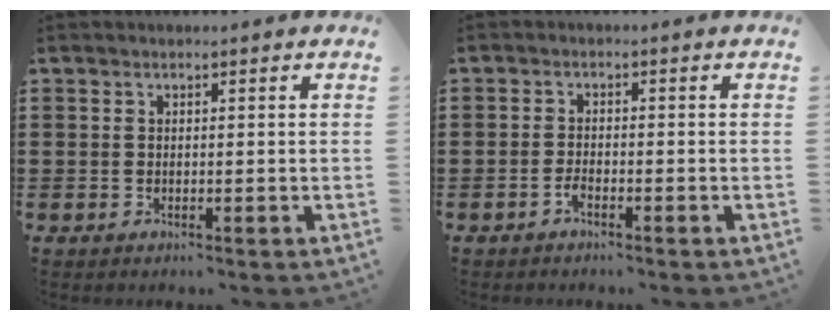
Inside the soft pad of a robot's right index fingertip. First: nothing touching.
{"total": 1.6, "force": [-1.2, 0.3, 1.0], "torque": [-0.028, -0.005, -0.024]}